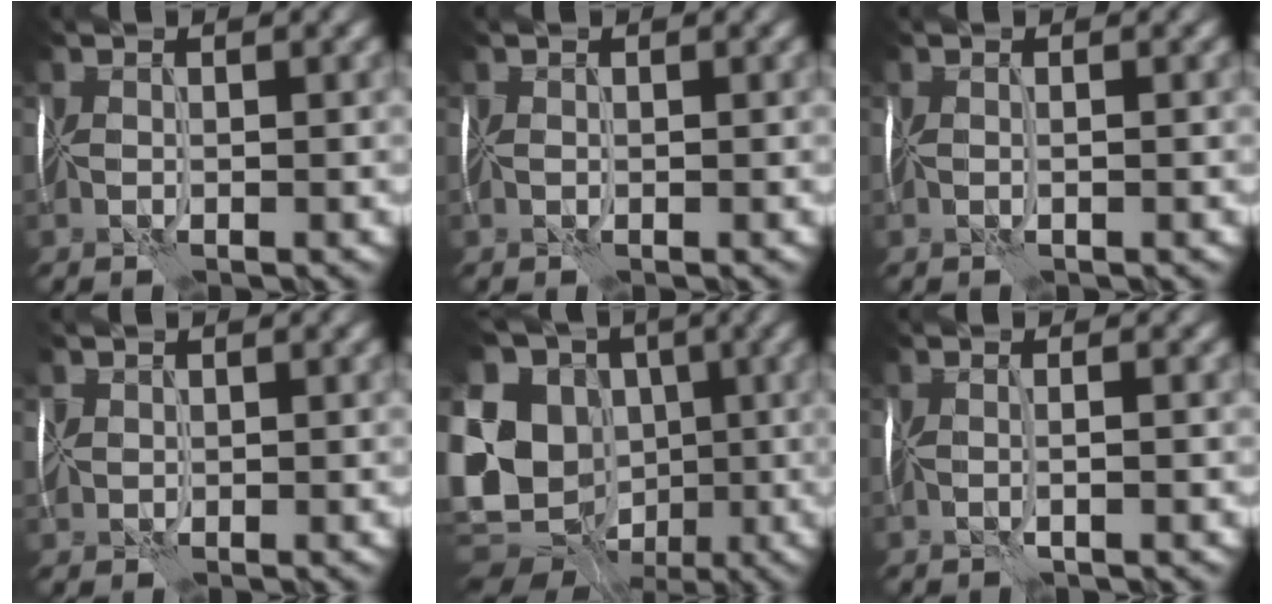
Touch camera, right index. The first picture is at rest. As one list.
[{"total": 0.0}, {"total": 0.8, "force": [-0.2, -0.3, -0.7], "torque": [0.003, 0.006, 0.005]}, {"total": 2.2, "force": [0.1, 1.8, 1.3], "torque": [-0.009, 0.000, 0.009]}, {"total": 15.7, "force": [-3.3, 13.4, 7.4], "torque": [-0.187, 0.011, -0.056]}, {"total": 0.0}]